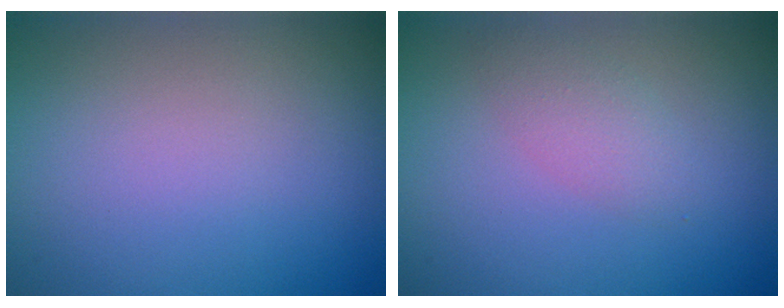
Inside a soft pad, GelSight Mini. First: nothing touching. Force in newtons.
{"total": 2.0, "press": 2.0, "slide": 0.1}